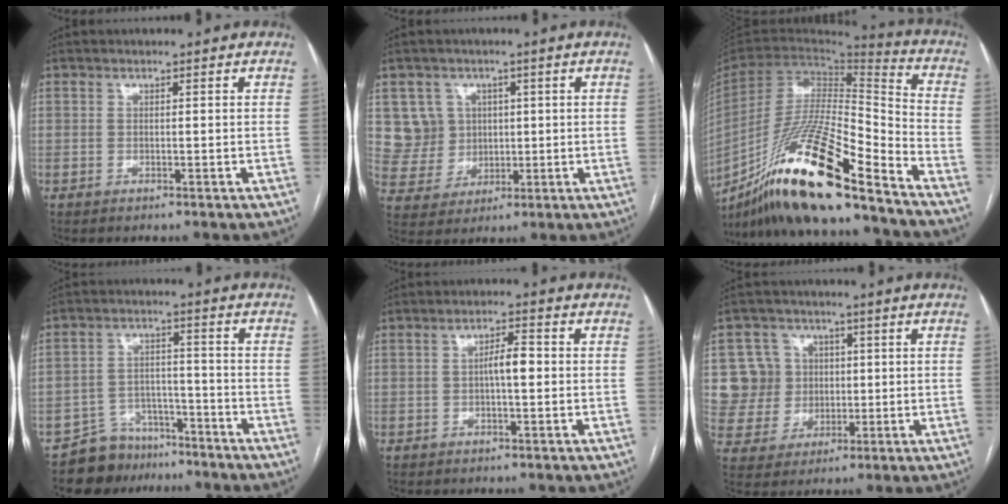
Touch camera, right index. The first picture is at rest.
{"total": 6.9, "force": [2.2, 6.5, 0.6], "torque": [-0.014, 0.023, 0.052]}
{"total": 24.6, "force": [-17.6, 1.7, 17.1], "torque": [-0.324, -0.041, -0.322]}
{"total": 7.4, "force": [-6.2, 4.0, -0.3], "torque": [0.011, 0.027, -0.105]}
{"total": 3.6, "force": [-0.2, 0.8, 3.5], "torque": [-0.058, 0.009, -0.003]}
{"total": 8.8, "force": [1.6, 8.6, 1.1], "torque": [-0.026, 0.026, 0.038]}